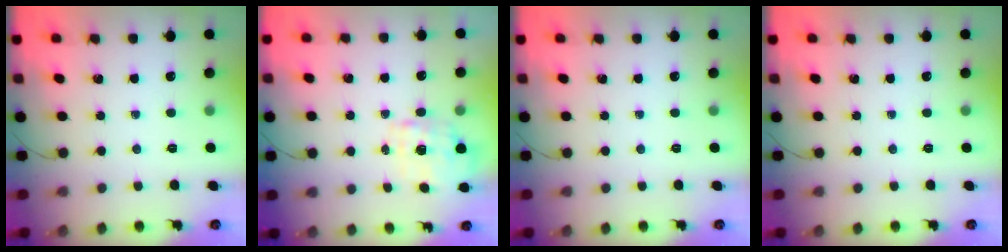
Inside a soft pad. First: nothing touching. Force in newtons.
{"total": 1.8, "press": 1.7, "slide": 0.6}
{"total": 0.0}
{"total": 0.0}